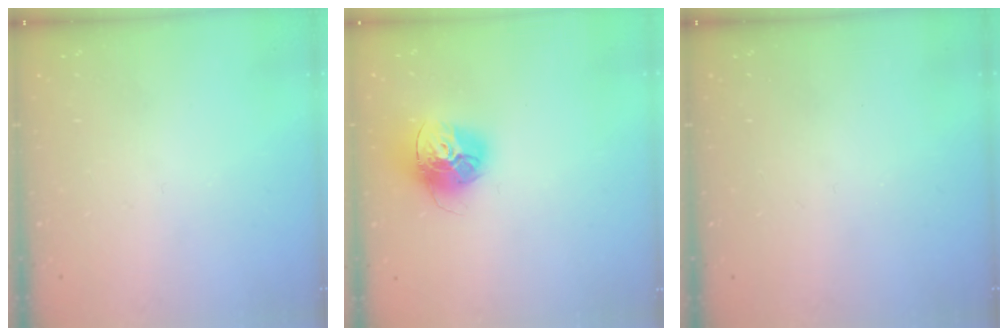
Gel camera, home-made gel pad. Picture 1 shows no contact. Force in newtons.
{"total": 15.1, "press": 15.0, "slide": 1.5}
{"total": 0.0}